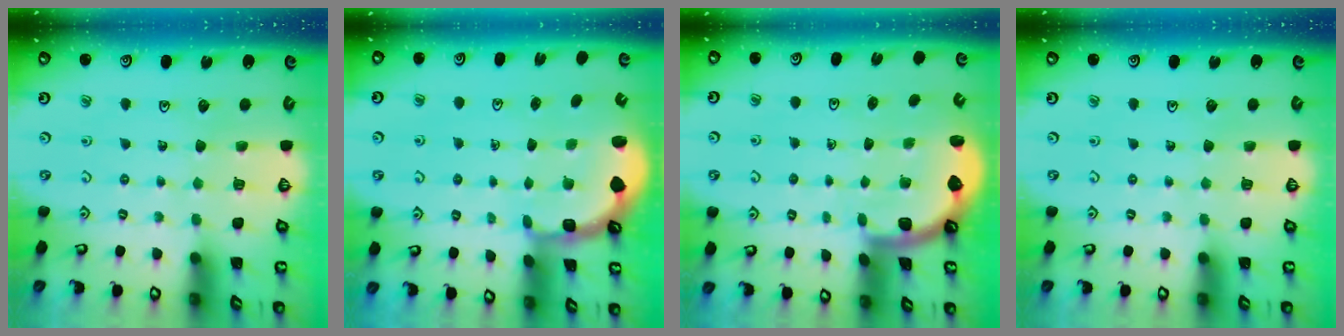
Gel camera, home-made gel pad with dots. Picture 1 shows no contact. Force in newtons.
{"total": 2.2, "press": 2.0, "slide": 1.1}
{"total": 1.6, "press": 1.6, "slide": 0.1}
{"total": 0.0}